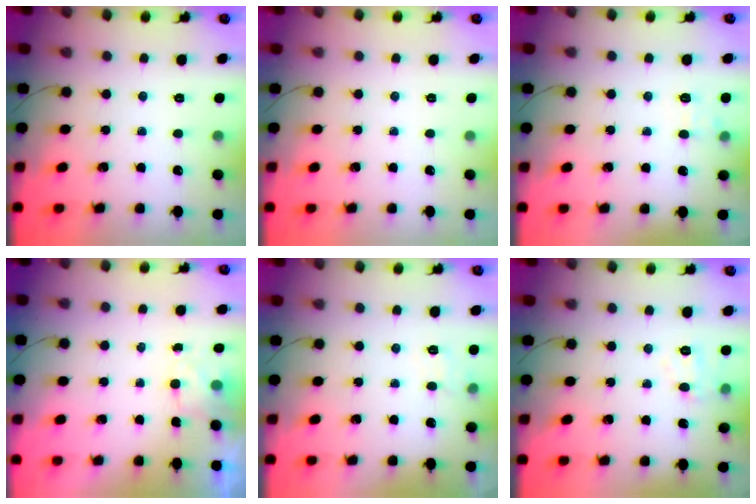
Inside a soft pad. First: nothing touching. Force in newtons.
{"total": 0.0}
{"total": 6.5, "press": 6.3, "slide": 1.8}
{"total": 3.7, "press": 3.6, "slide": 1.1}
{"total": 4.5, "press": 4.1, "slide": 1.9}
{"total": 6.5, "press": 6.4, "slide": 1.1}